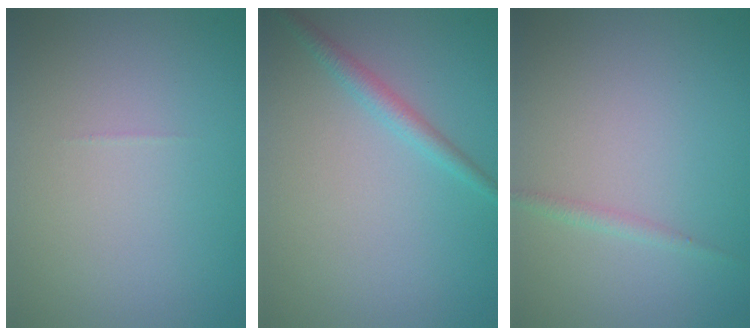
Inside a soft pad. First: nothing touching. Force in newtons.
{"total": 1.7, "press": 1.7, "slide": 0.1}
{"total": 0.9, "press": 0.9, "slide": 0.1}